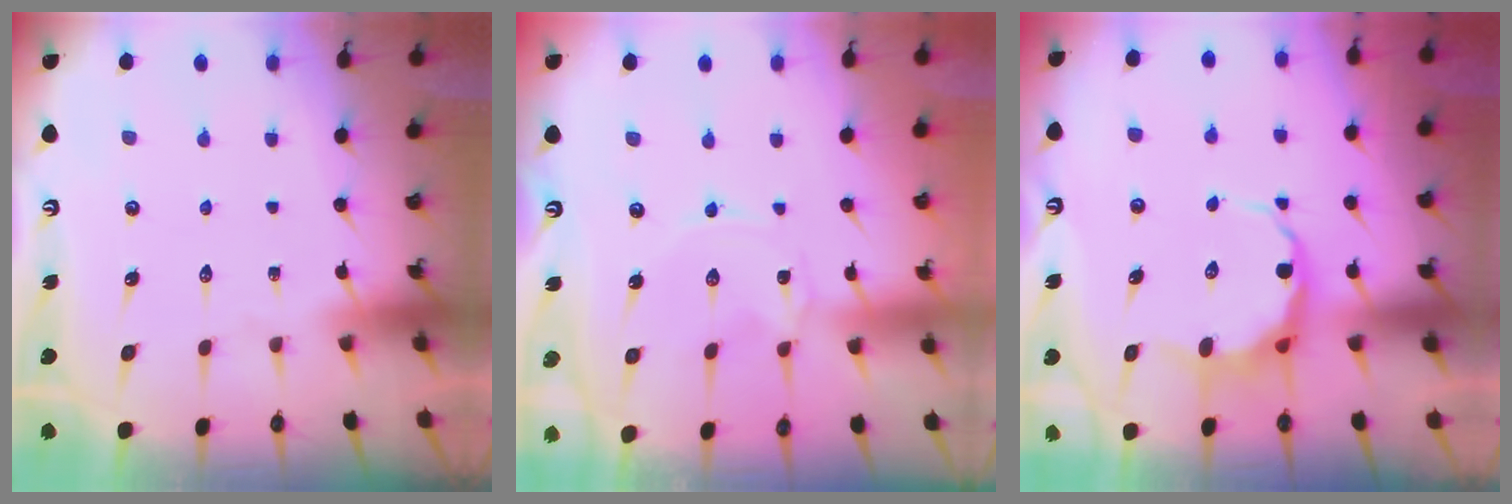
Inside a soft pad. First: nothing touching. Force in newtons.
{"total": 0.0}
{"total": 9.1, "press": 8.8, "slide": 2.3}